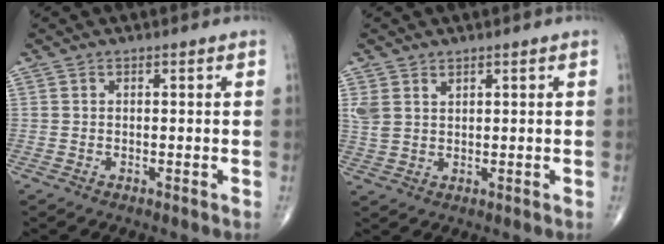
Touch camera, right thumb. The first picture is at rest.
{"total": 3.2, "force": [1.8, 2.0, 1.7], "torque": [-0.033, -0.004, 0.047]}